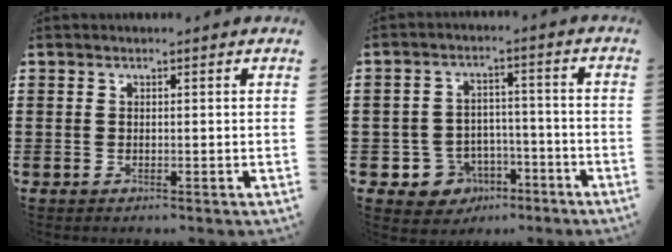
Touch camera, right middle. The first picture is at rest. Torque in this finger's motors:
{"motor_torque": [-0.06, -0.36, 0.06, 0.01]}